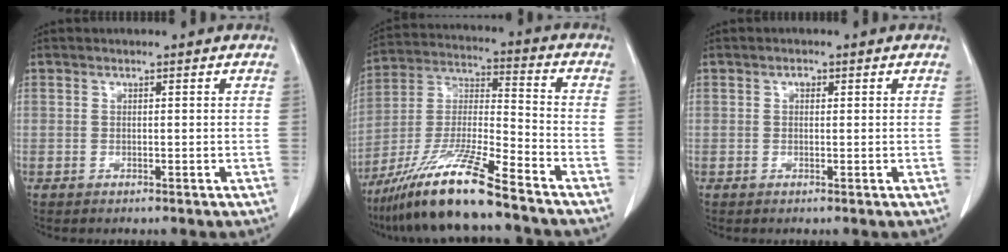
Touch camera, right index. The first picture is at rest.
{"total": 14.8, "force": [-11.1, -0.1, 9.9], "torque": [-0.198, -0.021, -0.205]}
{"total": 0.9, "force": [0.3, 0.6, 0.5], "torque": [-0.006, 0.003, 0.003]}